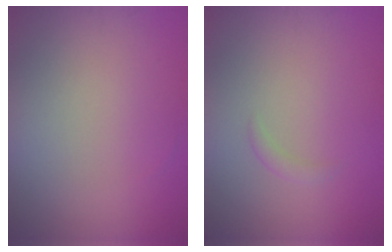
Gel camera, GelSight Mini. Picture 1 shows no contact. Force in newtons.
{"total": 0.8, "press": 0.8, "slide": 0.0}